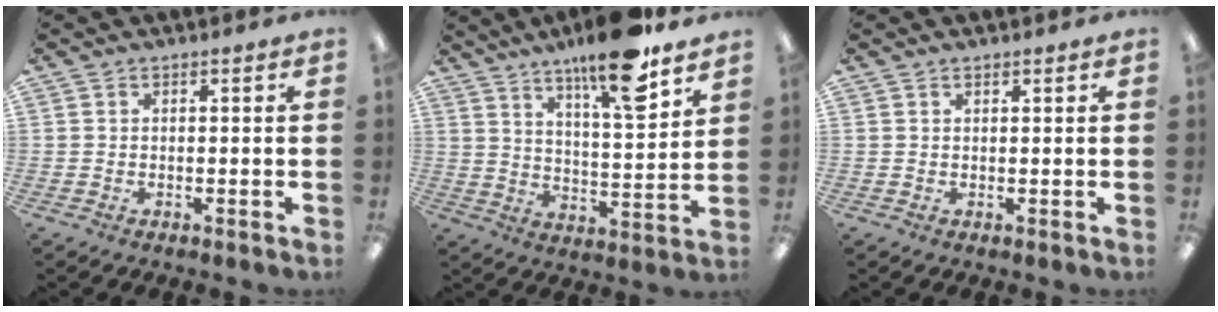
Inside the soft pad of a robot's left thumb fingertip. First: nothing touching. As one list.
[{"total": 15.8, "force": [11.6, 3.4, 10.3], "torque": [-0.156, -0.072, 0.185]}, {"total": 0.6, "force": [0.6, 0.2, 0.1], "torque": [-0.004, 0.001, 0.010]}]